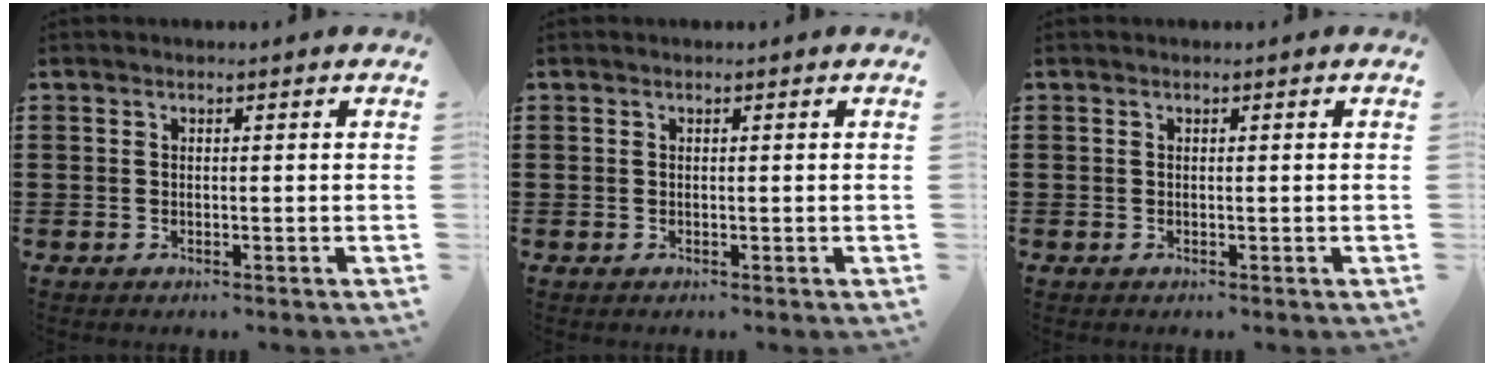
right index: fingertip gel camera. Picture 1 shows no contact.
{"total": 0.0}
{"total": 0.0}